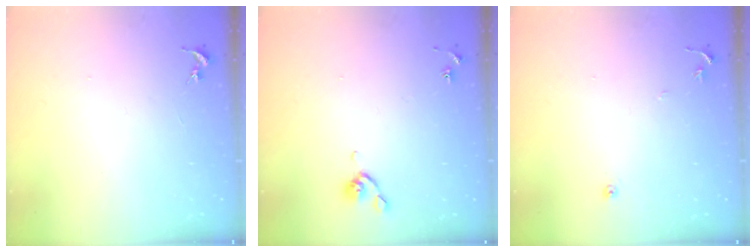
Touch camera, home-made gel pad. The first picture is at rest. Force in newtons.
{"total": 4.8, "press": 4.6, "slide": 1.0}
{"total": 4.6, "press": 4.6, "slide": 0.5}